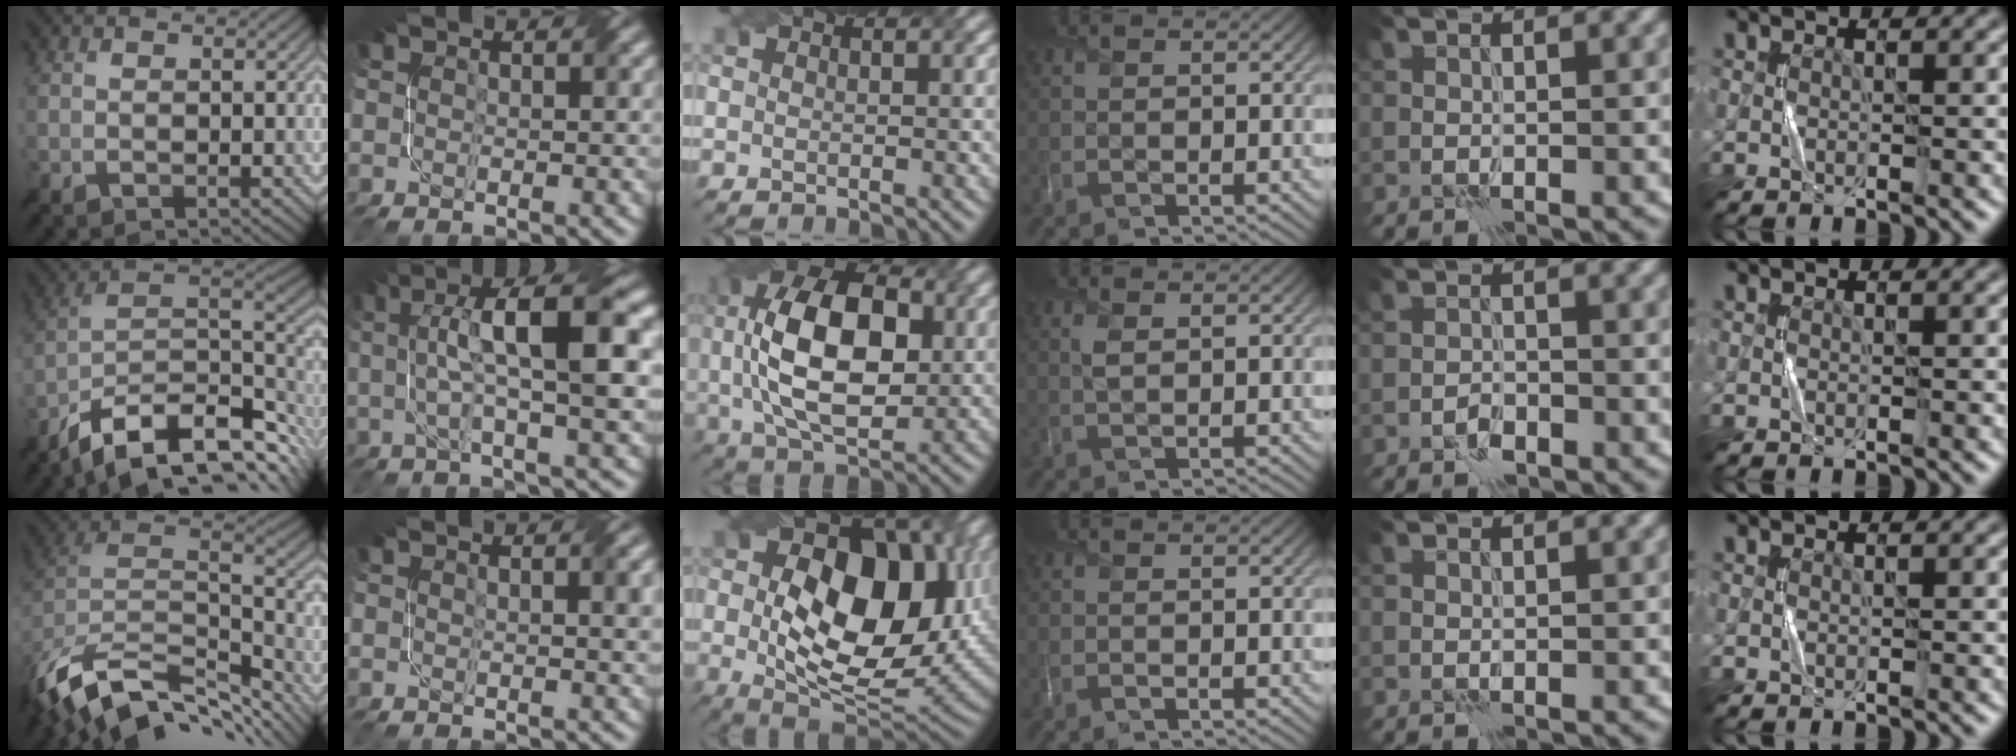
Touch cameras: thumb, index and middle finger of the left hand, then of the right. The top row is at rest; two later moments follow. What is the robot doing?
{"motion": "twist", "object": "screw"}